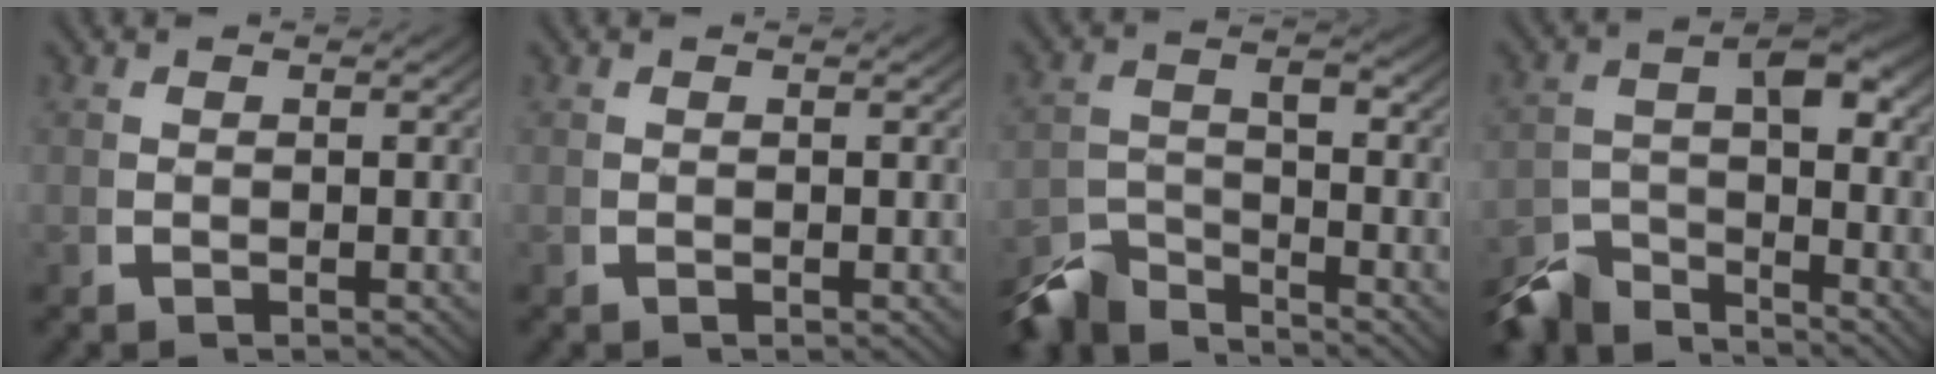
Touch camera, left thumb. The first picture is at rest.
{"total": 0.0}
{"total": 6.1, "force": [-4.9, 2.5, 2.7], "torque": [-0.032, -0.024, -0.087]}
{"total": 7.3, "force": [-4.3, 3.6, 4.7], "torque": [-0.060, -0.023, -0.075]}